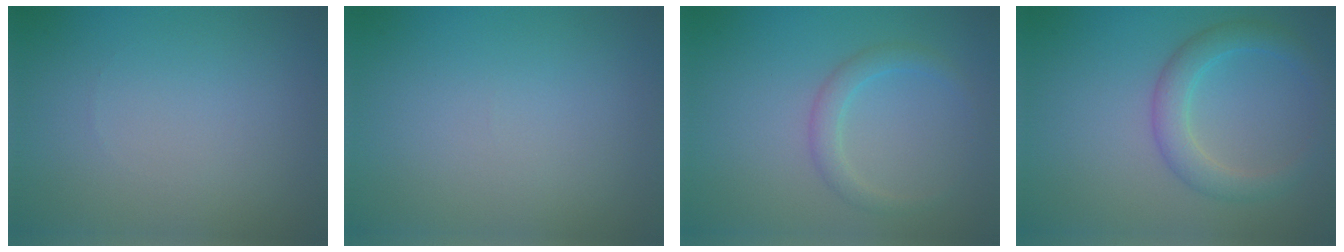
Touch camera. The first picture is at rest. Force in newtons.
{"total": 0.0}
{"total": 1.9, "press": 1.9, "slide": 0.0}
{"total": 3.3, "press": 3.3, "slide": 0.1}